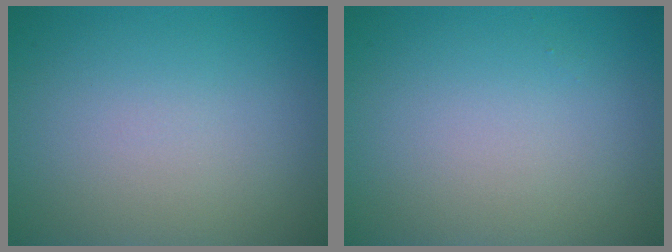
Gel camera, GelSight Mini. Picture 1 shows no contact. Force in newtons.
{"total": 0.0}